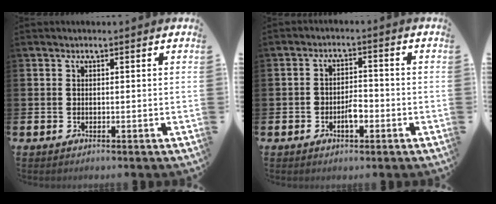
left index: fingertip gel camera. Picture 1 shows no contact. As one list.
[{"total": 3.0, "force": [-1.4, 1.5, 2.1], "torque": [-0.035, 0.002, -0.030]}]